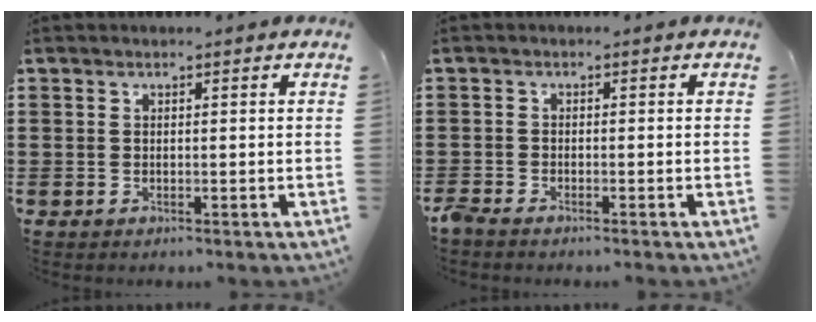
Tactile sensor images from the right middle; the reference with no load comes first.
{"total": 1.5, "force": [-1.4, 0.1, 0.5], "torque": [-0.026, -0.005, -0.032]}